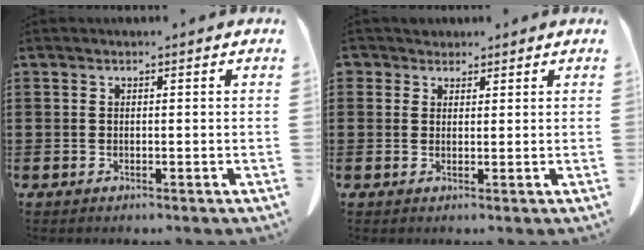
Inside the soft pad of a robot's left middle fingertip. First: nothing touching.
{"total": 2.1, "force": [1.7, 1.2, 0.2], "torque": [-0.010, 0.006, 0.033]}